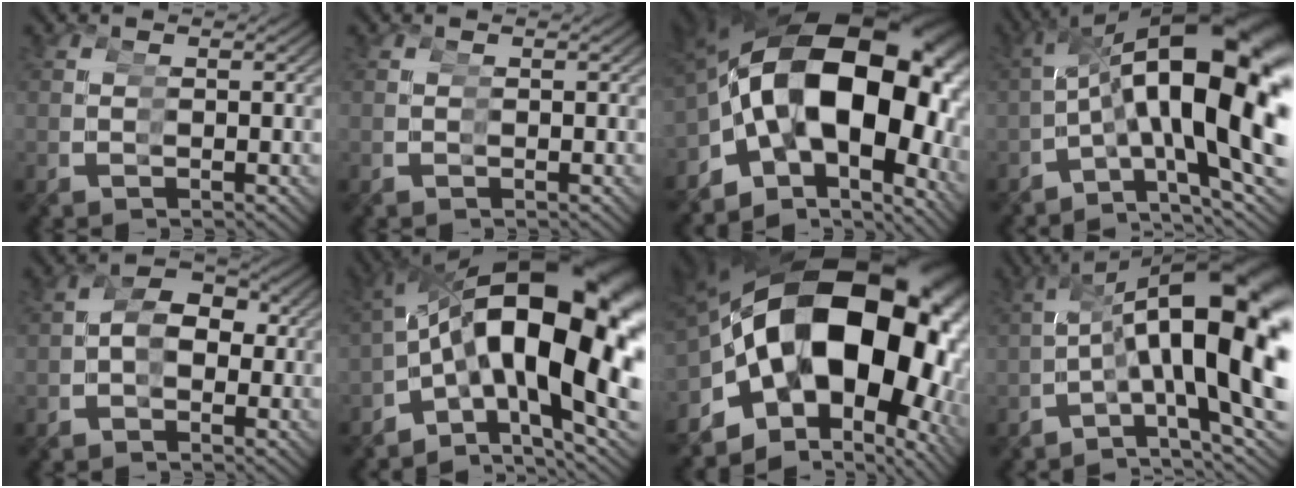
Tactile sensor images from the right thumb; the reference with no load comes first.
{"total": 0.0}
{"total": 22.3, "force": [1.8, 14.1, 17.2], "torque": [-0.303, -0.012, 0.041]}
{"total": 15.1, "force": [0.3, 8.0, 12.8], "torque": [-0.181, -0.002, 0.014]}
{"total": 6.6, "force": [-0.1, 5.3, 3.9], "torque": [-0.065, 0.007, -0.009]}
{"total": 20.1, "force": [0.0, 12.0, 16.2], "torque": [-0.247, -0.012, 0.008]}
{"total": 25.0, "force": [3.3, 15.6, 19.3], "torque": [-0.327, 0.009, 0.056]}
{"total": 13.6, "force": [0.2, 6.6, 11.9], "torque": [-0.165, 0.006, 0.010]}